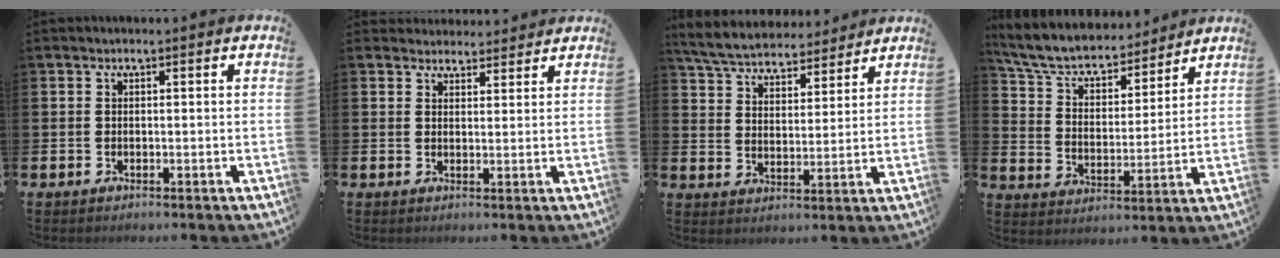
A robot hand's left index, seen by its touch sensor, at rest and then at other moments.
{"total": 3.0, "force": [2.9, 0.9, -0.4], "torque": [0.007, -0.017, 0.052]}
{"total": 6.0, "force": [5.7, 1.5, 0.9], "torque": [-0.050, -0.034, 0.102]}
{"total": 7.2, "force": [6.5, 2.4, 1.8], "torque": [-0.078, -0.050, 0.115]}